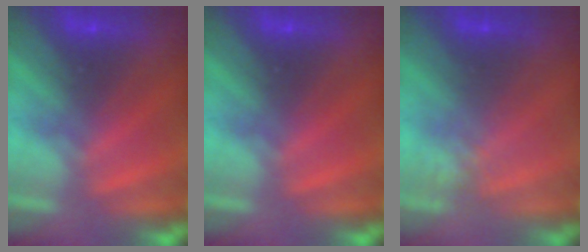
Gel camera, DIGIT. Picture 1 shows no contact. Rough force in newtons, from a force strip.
{"total": 0.0}
{"total": 1.0}